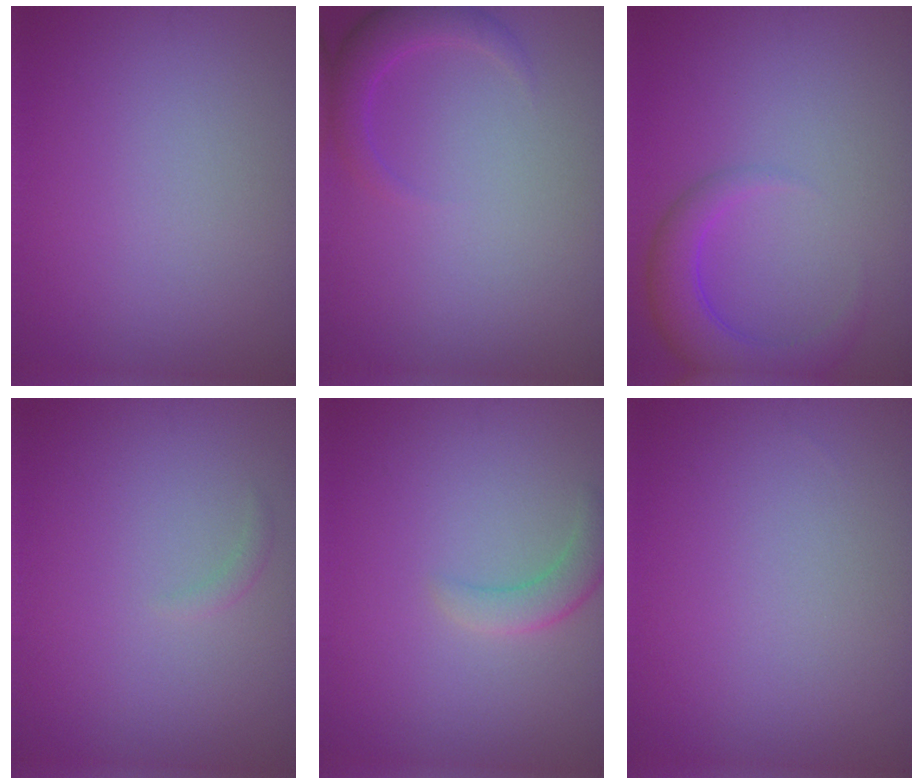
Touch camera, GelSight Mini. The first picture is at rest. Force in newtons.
{"total": 2.4, "press": 2.4, "slide": 0.1}
{"total": 4.1, "press": 4.1, "slide": 0.2}
{"total": 0.7, "press": 0.7, "slide": 0.1}
{"total": 2.2, "press": 2.2, "slide": 0.1}
{"total": 0.0}